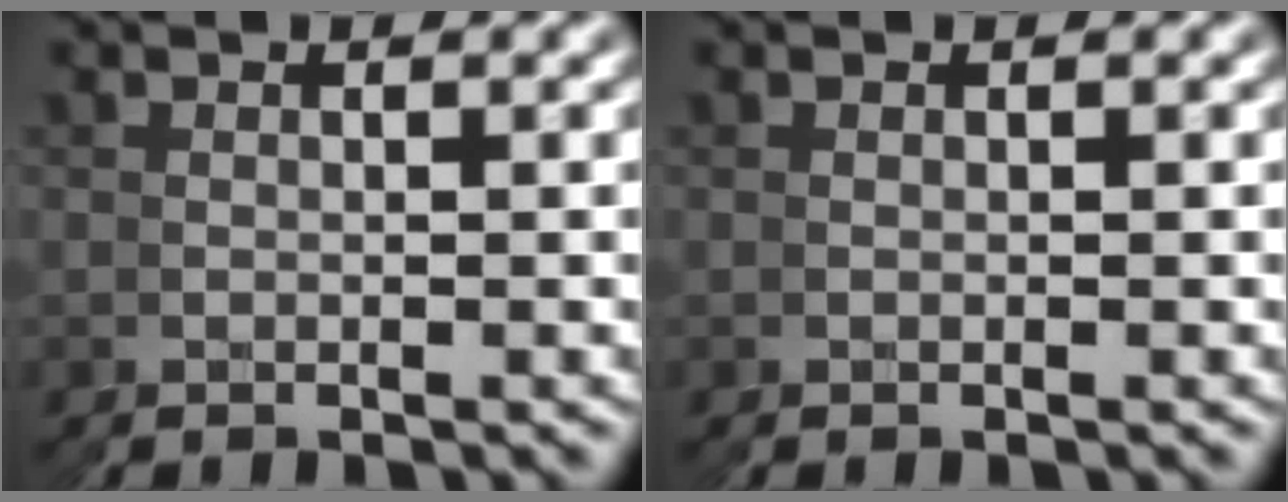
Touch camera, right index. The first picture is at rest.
{"total": 0.0}